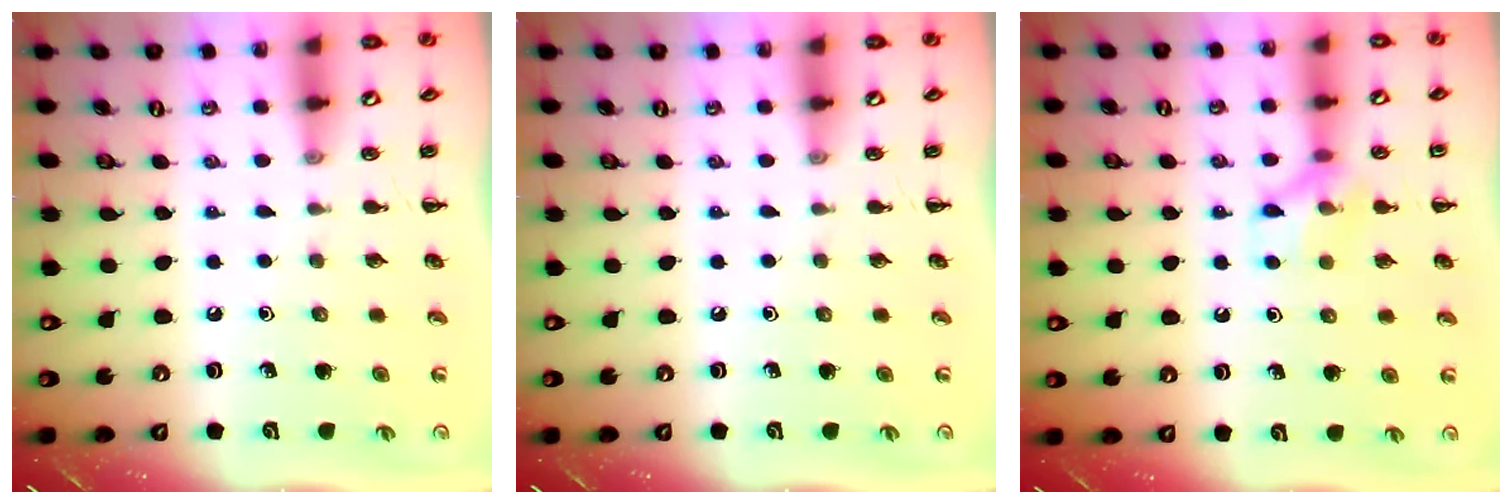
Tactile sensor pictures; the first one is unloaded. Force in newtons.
{"total": 0.0}
{"total": 9.6, "press": 9.5, "slide": 1.0}